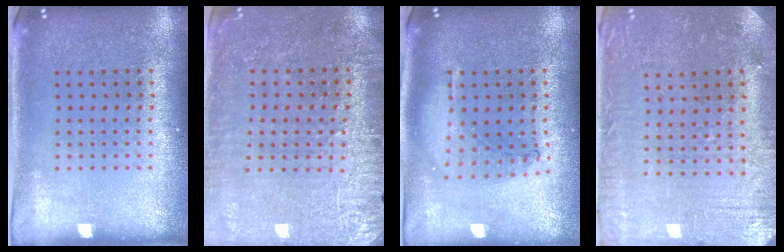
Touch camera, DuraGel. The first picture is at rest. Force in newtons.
{"total": 3.0, "press": 2.8, "slide": 0.8}
{"total": 0.9, "press": 0.9, "slide": 0.3}
{"total": 0.9, "press": 0.7, "slide": 0.5}